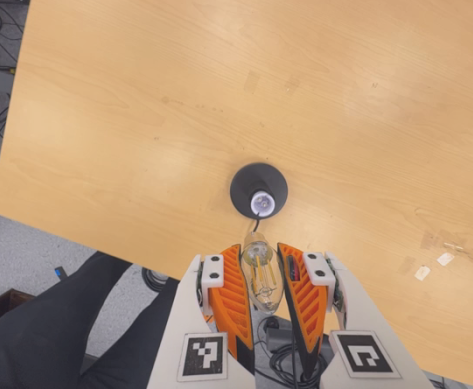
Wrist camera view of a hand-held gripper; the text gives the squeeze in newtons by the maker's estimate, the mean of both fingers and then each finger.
{"total": 23.3, "left": 26.3, "right": 20.4}